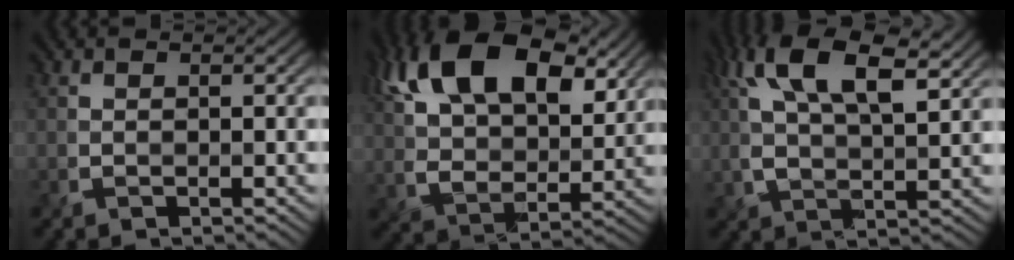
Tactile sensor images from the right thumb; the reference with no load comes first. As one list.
[{"total": 17.2, "force": [8.1, 9.2, 12.1], "torque": [-0.261, 0.024, 0.134]}, {"total": 11.9, "force": [5.5, 4.4, 9.6], "torque": [-0.202, 0.010, 0.093]}]